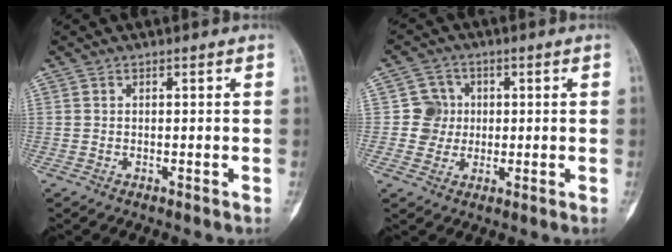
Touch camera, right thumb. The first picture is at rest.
{"total": 5.3, "force": [0.3, 5.3, 0.6], "torque": [0.028, 0.011, -0.001]}